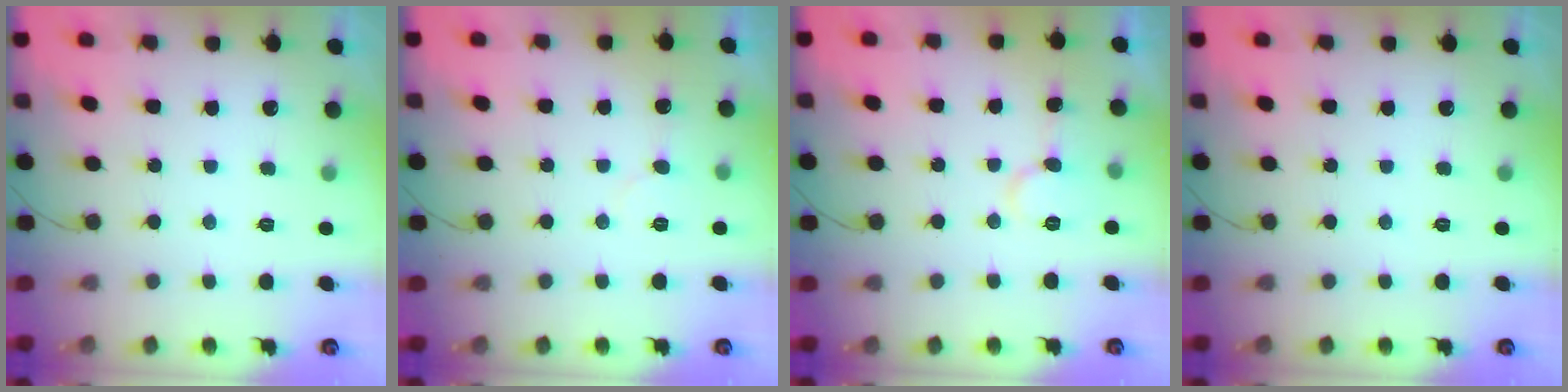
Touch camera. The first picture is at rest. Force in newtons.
{"total": 4.4, "press": 4.3, "slide": 0.4}
{"total": 6.3, "press": 6.3, "slide": 0.5}
{"total": 0.0}